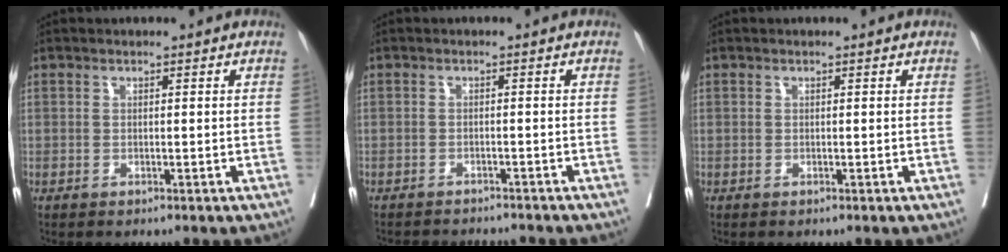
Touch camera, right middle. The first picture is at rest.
{"total": 7.8, "force": [-7.5, 0.8, 1.9], "torque": [-0.017, -0.005, -0.094]}
{"total": 0.0}